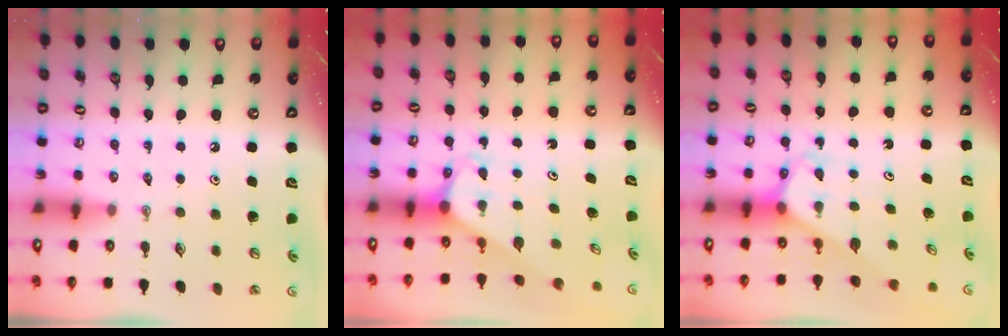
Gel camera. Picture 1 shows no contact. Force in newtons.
{"total": 2.0, "press": 2.0, "slide": 0.2}
{"total": 3.0, "press": 3.0, "slide": 0.2}